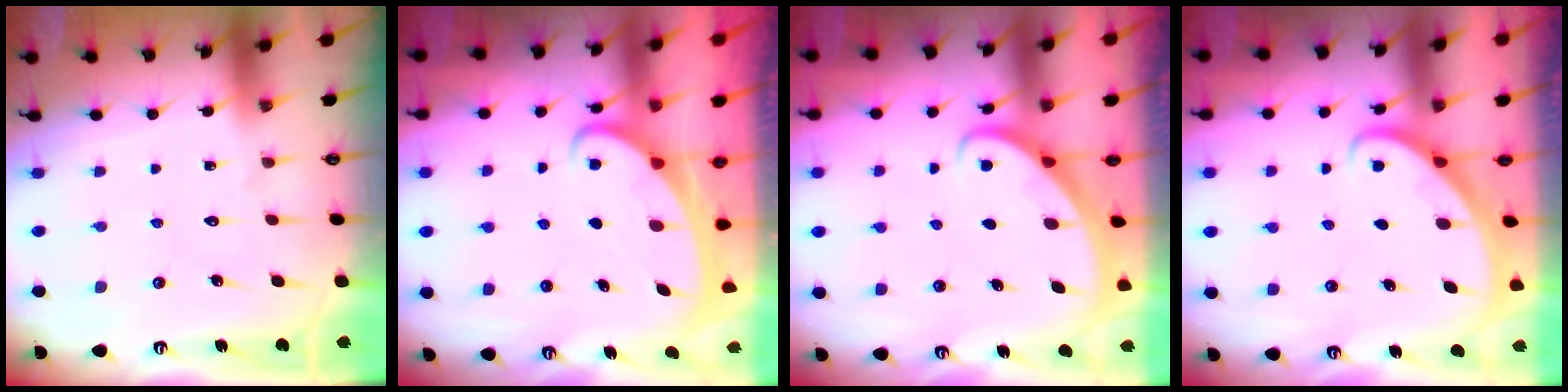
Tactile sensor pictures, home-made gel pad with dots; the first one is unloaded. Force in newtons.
{"total": 2.3, "press": 2.3, "slide": 0.3}
{"total": 2.7, "press": 2.7, "slide": 0.2}
{"total": 2.9, "press": 2.9, "slide": 0.2}